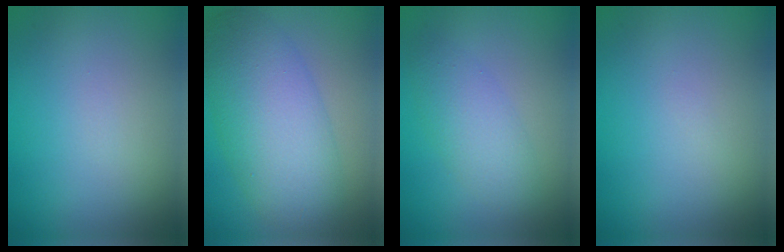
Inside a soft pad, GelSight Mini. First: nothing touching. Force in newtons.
{"total": 8.3, "press": 8.3, "slide": 0.2}
{"total": 2.3, "press": 2.3, "slide": 0.2}
{"total": 0.0}